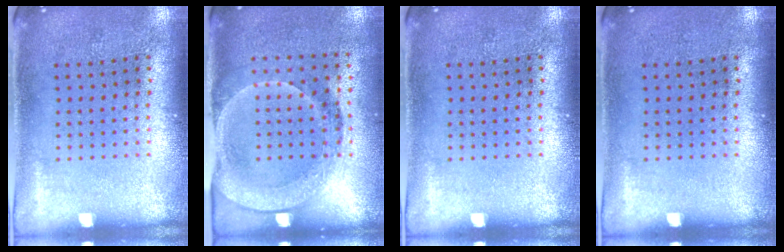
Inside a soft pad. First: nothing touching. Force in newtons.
{"total": 1.8, "press": 1.5, "slide": 1.0}
{"total": 0.0}
{"total": 0.0}